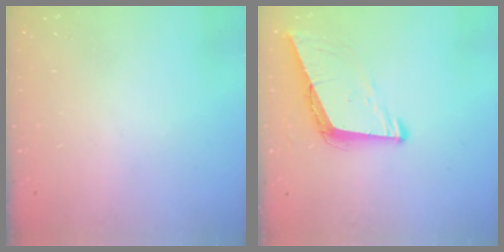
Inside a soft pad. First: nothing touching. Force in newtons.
{"total": 7.4, "press": 7.3, "slide": 1.4}